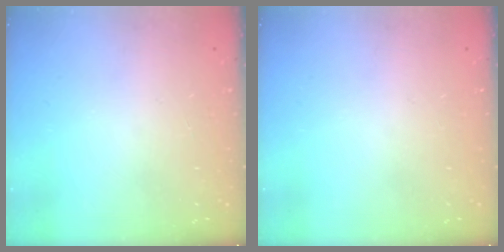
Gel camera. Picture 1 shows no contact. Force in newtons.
{"total": 0.0}